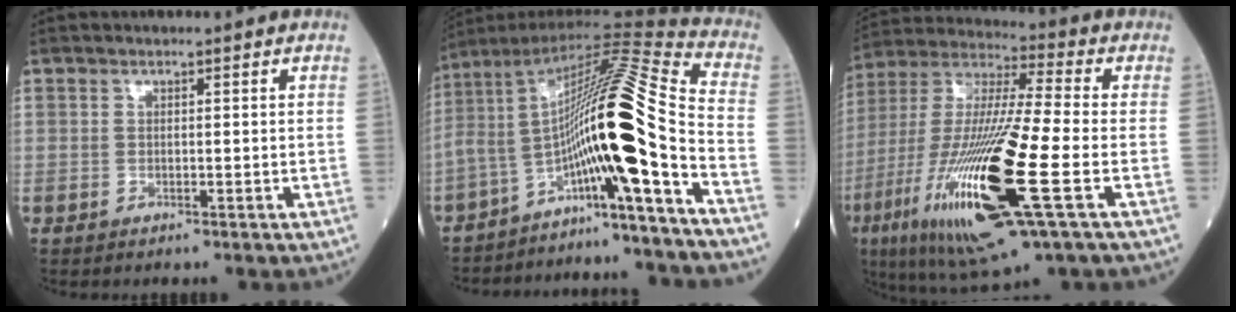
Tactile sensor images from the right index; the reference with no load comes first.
{"total": 18.2, "force": [-8.6, -2.4, 15.8], "torque": [-0.264, 0.030, -0.152]}
{"total": 24.5, "force": [-7.5, 2.6, 23.2], "torque": [-0.500, -0.044, -0.137]}